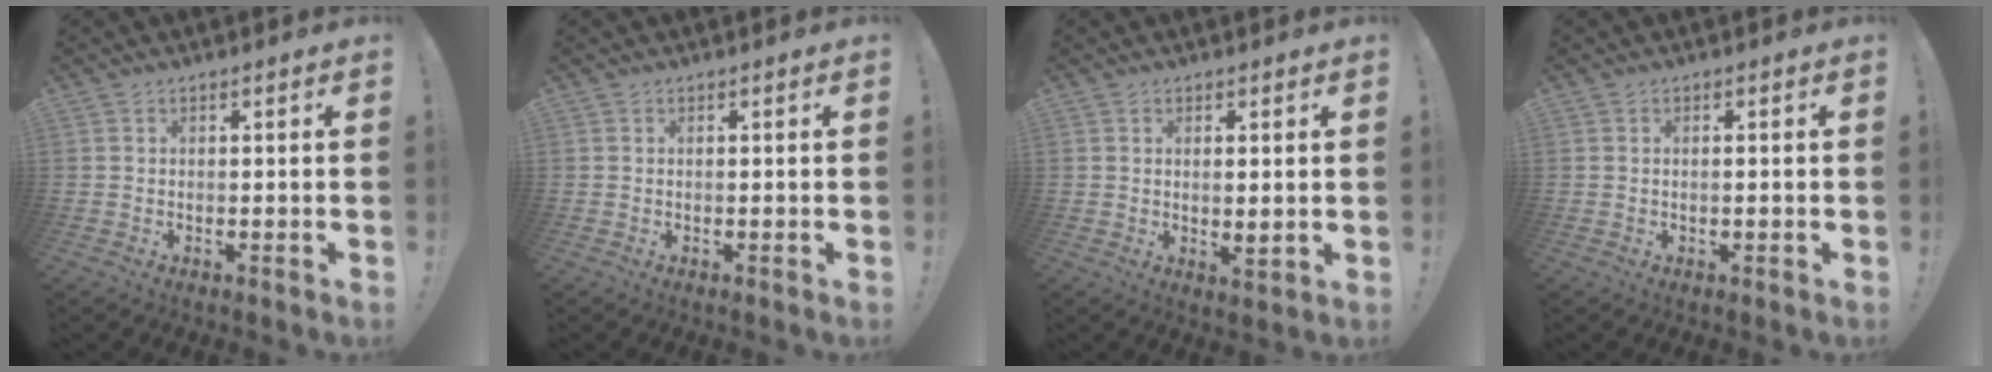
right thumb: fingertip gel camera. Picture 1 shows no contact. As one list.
[{"total": 0.0}, {"total": 2.9, "force": [1.4, 0.7, 2.5], "torque": [-0.026, -0.016, 0.021]}, {"total": 0.8, "force": [-0.2, 0.2, 0.8], "torque": [-0.007, -0.003, -0.005]}]